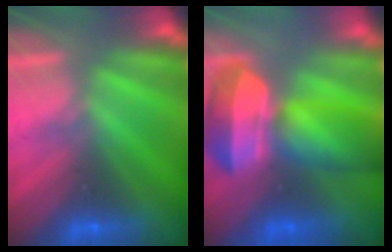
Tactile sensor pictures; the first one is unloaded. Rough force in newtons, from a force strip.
{"total": 7.1}